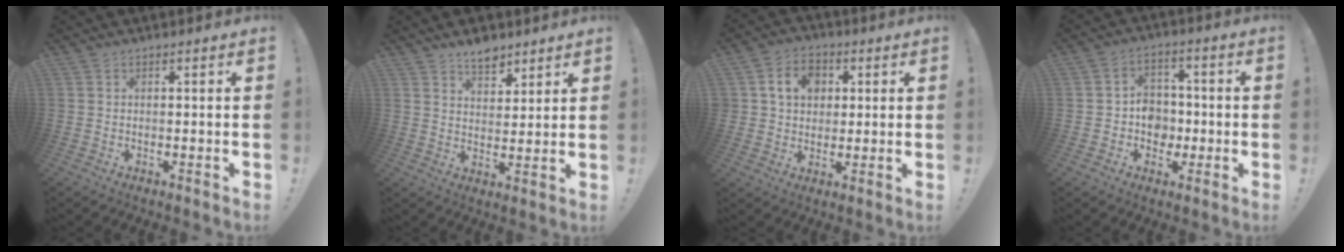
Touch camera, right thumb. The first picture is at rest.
{"total": 7.1, "force": [5.6, 3.6, 2.6], "torque": [-0.024, -0.039, 0.101]}
{"total": 10.2, "force": [3.2, 8.5, 4.8], "torque": [-0.079, 0.005, 0.064]}
{"total": 8.5, "force": [-1.4, 7.8, 3.2], "torque": [-0.039, 0.015, -0.017]}